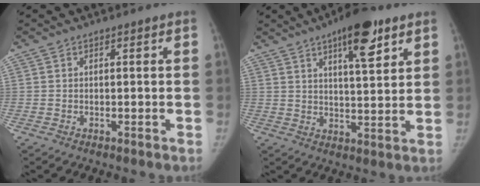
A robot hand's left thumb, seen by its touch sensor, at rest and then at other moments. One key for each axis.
{"total": 11.2, "fx": 6.2, "fy": 3.6, "fz": 8.7, "tx": -0.106, "ty": -0.030, "tz": 0.091}